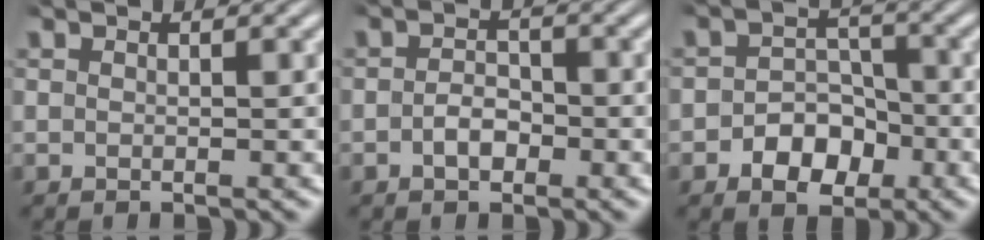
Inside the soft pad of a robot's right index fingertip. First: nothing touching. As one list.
[{"total": 2.1, "force": [-1.4, 1.2, 1.1], "torque": [-0.019, -0.007, -0.022]}, {"total": 4.5, "force": [-2.3, 3.2, 2.2], "torque": [-0.024, -0.005, -0.039]}]